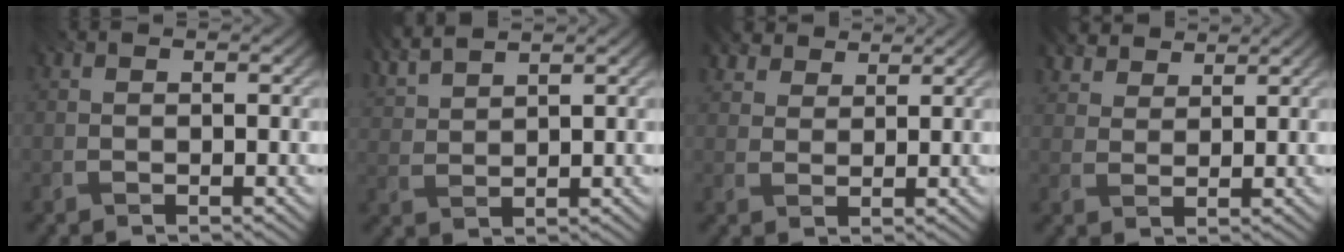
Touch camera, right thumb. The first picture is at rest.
{"total": 4.9, "force": [4.2, 0.7, 2.3], "torque": [-0.053, 0.010, 0.075]}
{"total": 3.5, "force": [3.0, 1.5, 1.1], "torque": [-0.029, -0.005, 0.064]}
{"total": 4.0, "force": [3.5, 1.5, 1.3], "torque": [-0.036, -0.002, 0.073]}